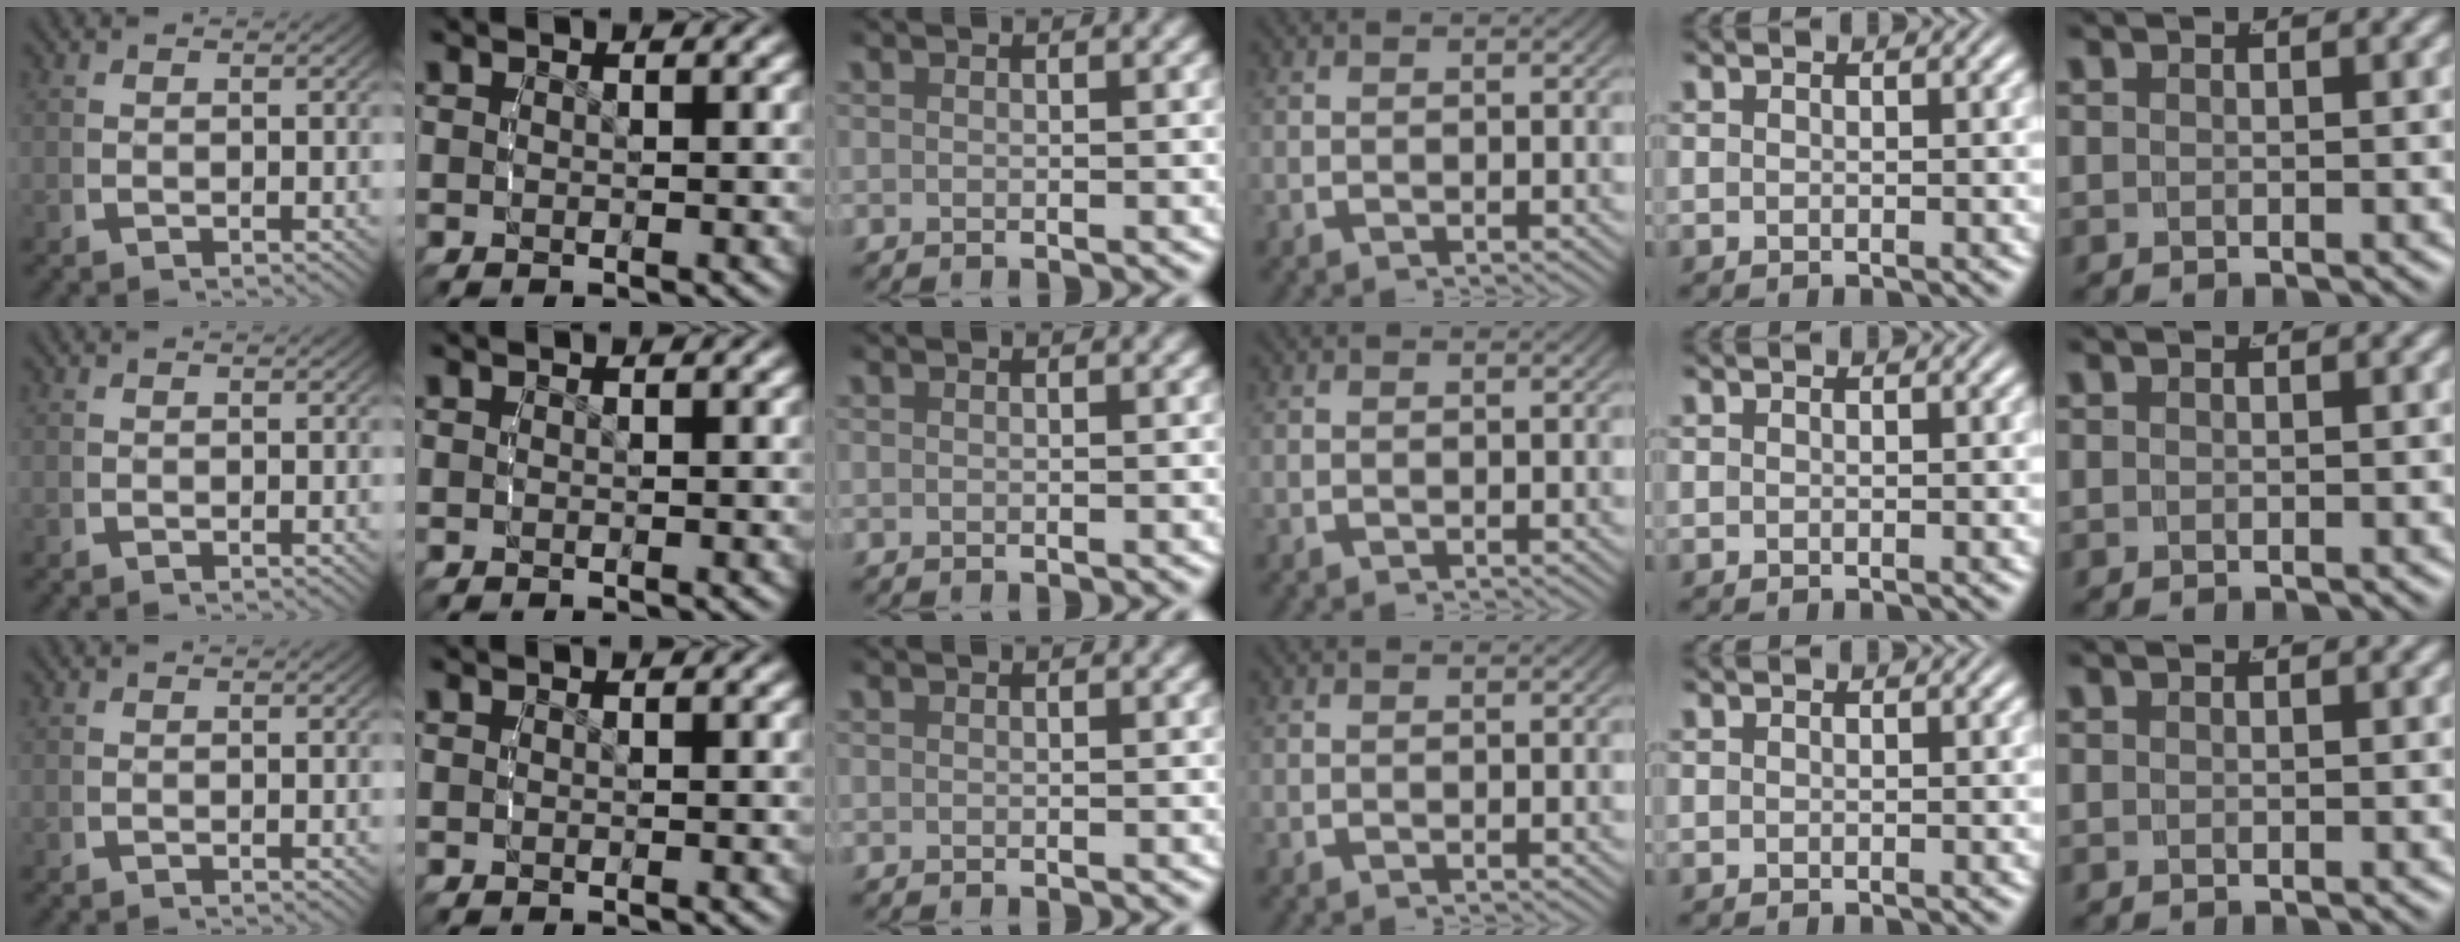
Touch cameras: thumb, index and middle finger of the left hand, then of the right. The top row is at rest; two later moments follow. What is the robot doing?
{"motion": "reach", "object": "air blower"}